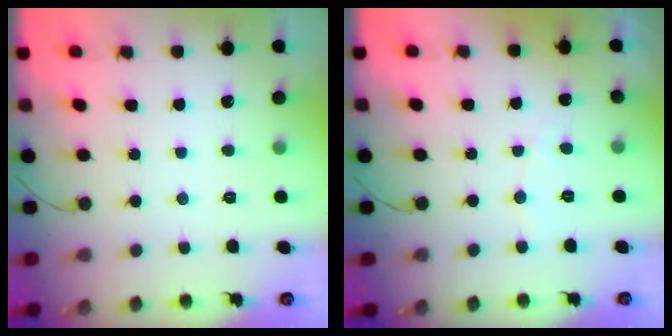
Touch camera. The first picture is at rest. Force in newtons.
{"total": 2.6, "press": 2.6, "slide": 0.2}